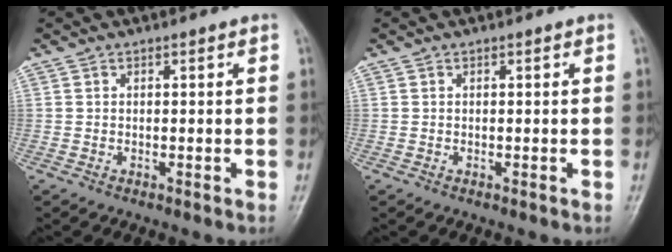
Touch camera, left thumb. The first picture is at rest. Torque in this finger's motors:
{"motor_torque": [0.00, 0.02, -0.11, -0.06, 0.00]}